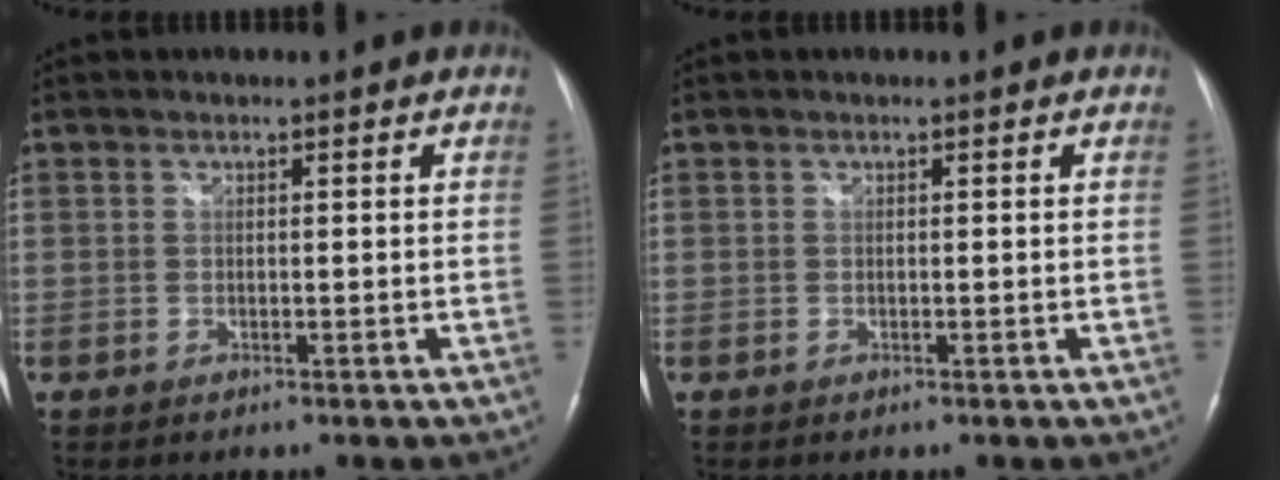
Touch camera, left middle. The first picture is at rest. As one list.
[{"total": 0.0}]